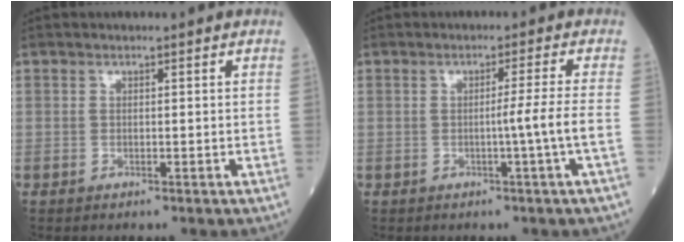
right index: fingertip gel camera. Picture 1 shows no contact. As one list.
[{"total": 3.8, "force": [-1.0, -1.8, 3.2], "torque": [-0.049, -0.004, -0.017]}]